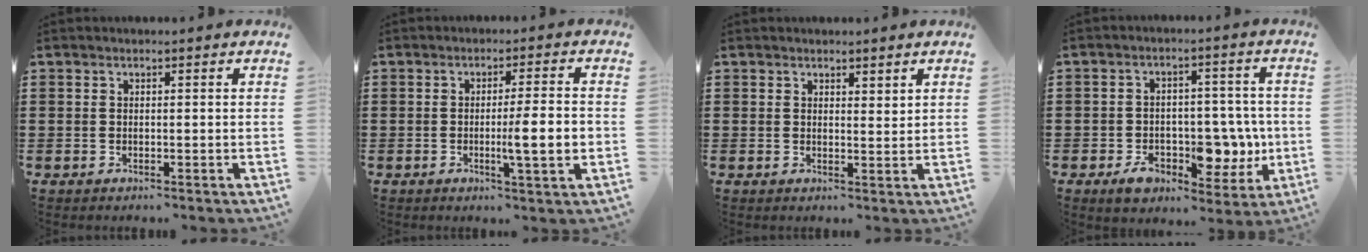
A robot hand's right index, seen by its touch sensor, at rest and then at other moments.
{"total": 6.5, "force": [-1.1, 0.4, 6.4], "torque": [-0.097, -0.008, -0.022]}
{"total": 1.6, "force": [1.5, 0.5, 0.1], "torque": [-0.005, 0.005, 0.030]}
{"total": 10.1, "force": [-2.4, 7.2, 6.6], "torque": [-0.084, 0.013, -0.032]}